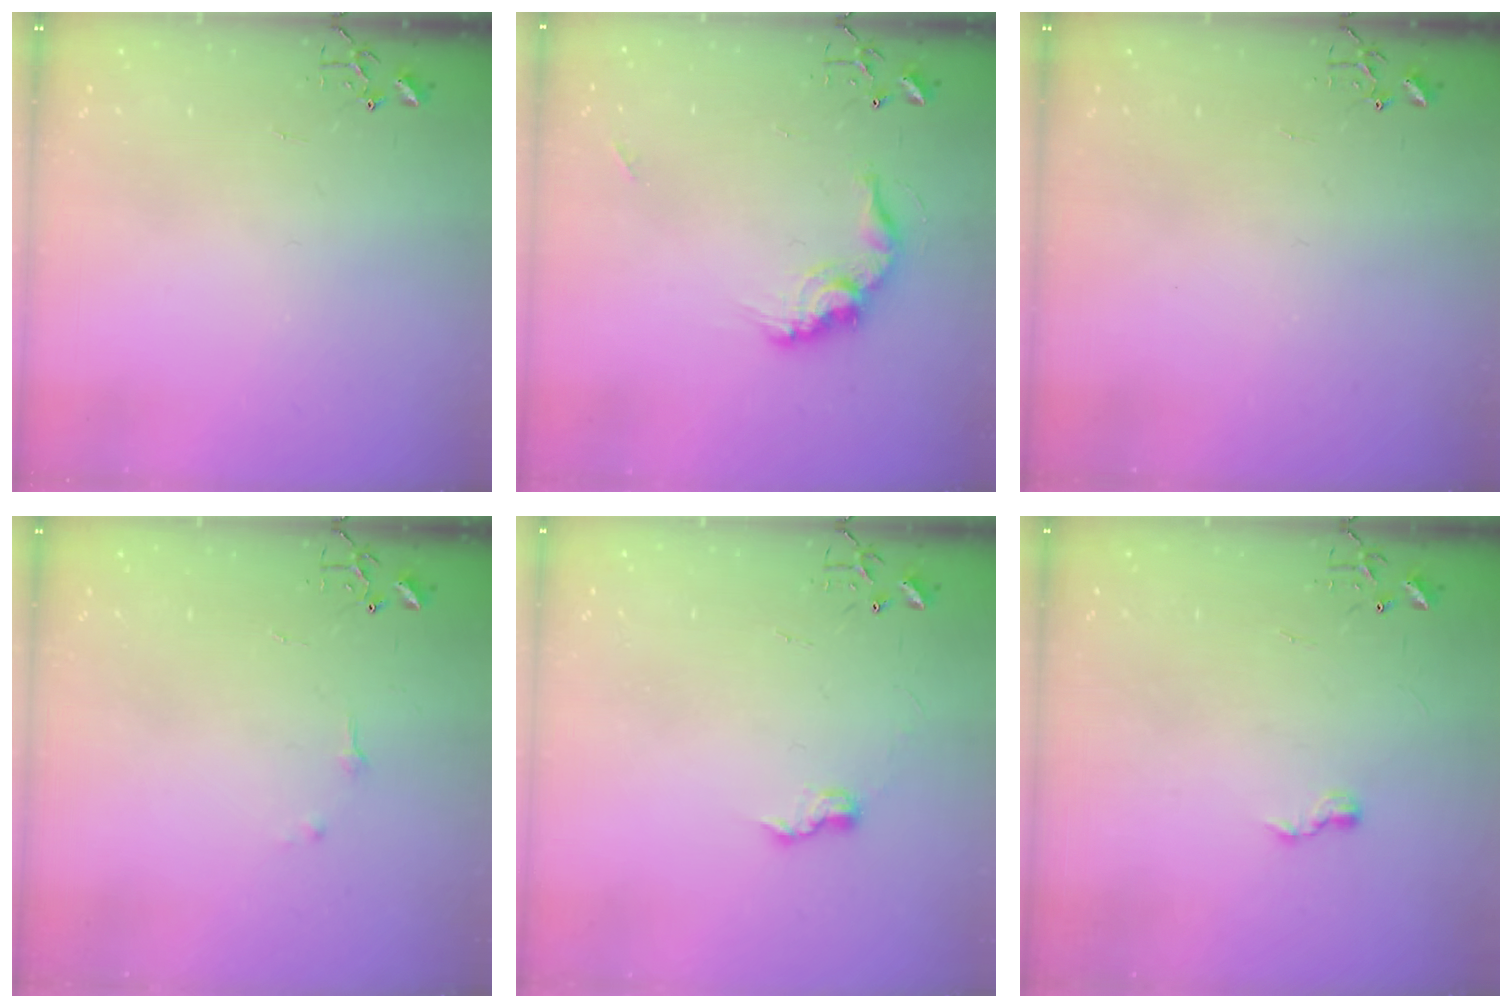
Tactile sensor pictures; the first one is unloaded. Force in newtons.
{"total": 13.0, "press": 13.0, "slide": 1.0}
{"total": 0.0}
{"total": 4.8, "press": 4.8, "slide": 0.7}
{"total": 6.0, "press": 6.0, "slide": 0.3}
{"total": 5.3, "press": 5.2, "slide": 0.7}